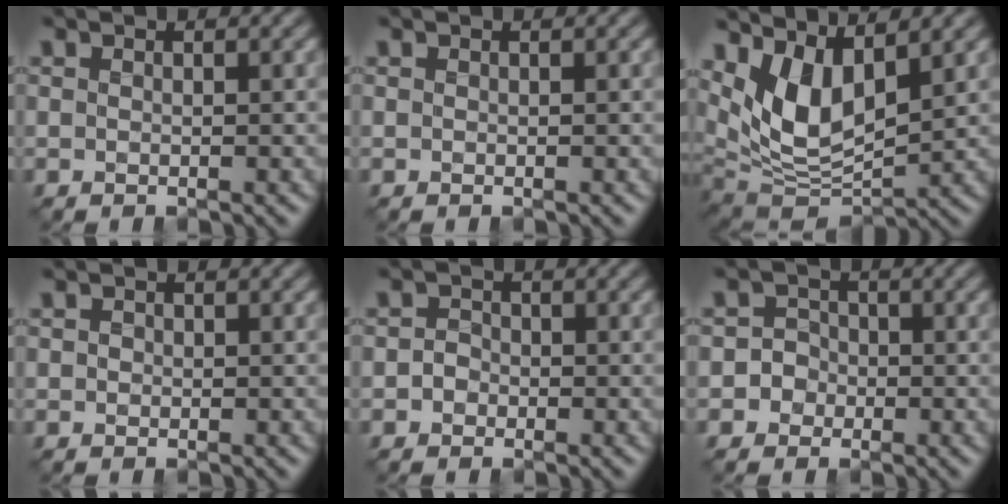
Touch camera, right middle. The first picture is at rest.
{"total": 0.0}
{"total": 7.4, "force": [2.7, 3.8, 5.7], "torque": [-0.116, -0.012, 0.048]}
{"total": 0.5, "force": [0.0, 0.5, 0.1], "torque": [0.000, -0.001, -0.003]}
{"total": 1.3, "force": [-0.6, 1.1, 0.4], "torque": [0.006, 0.003, -0.023]}
{"total": 2.8, "force": [-0.9, 2.6, 0.5], "torque": [0.020, 0.014, -0.032]}